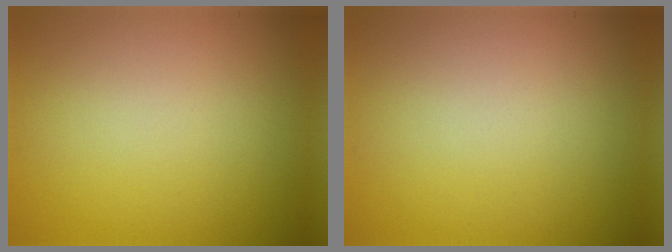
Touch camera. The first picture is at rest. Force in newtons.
{"total": 0.0}